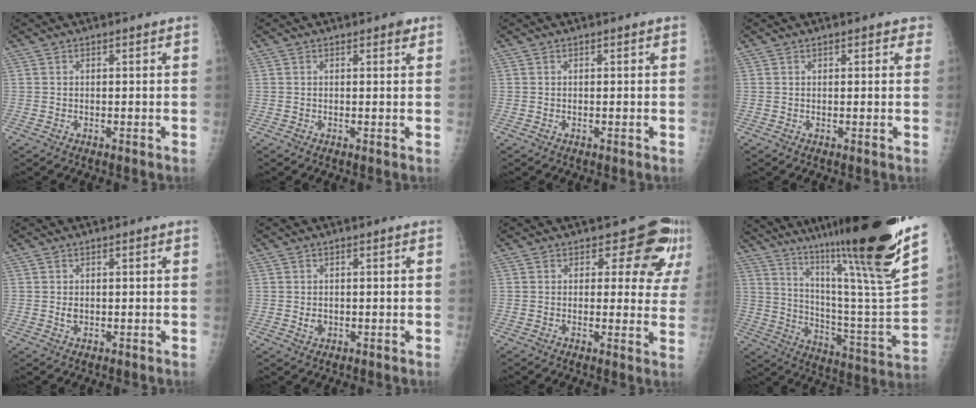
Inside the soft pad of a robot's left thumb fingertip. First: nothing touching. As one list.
[{"total": 1.4, "force": [0.8, 0.6, 1.0], "torque": [-0.009, 0.000, 0.007]}, {"total": 0.0}, {"total": 2.2, "force": [1.2, 1.1, 1.4], "torque": [-0.006, 0.000, 0.011]}, {"total": 1.8, "force": [0.2, 1.1, 1.3], "torque": [-0.016, 0.001, 0.006]}, {"total": 2.1, "force": [-0.2, 1.7, 1.3], "torque": [-0.013, 0.003, 0.000]}, {"total": 8.4, "force": [5.8, 4.8, 3.8], "torque": [-0.004, -0.031, 0.048]}, {"total": 35.1, "force": [24.0, 3.5, 25.4], "torque": [-0.340, -0.113, 0.365]}]